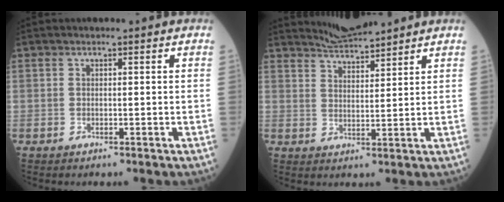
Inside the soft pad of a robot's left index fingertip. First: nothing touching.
{"total": 4.8, "force": [4.7, 0.0, 0.6], "torque": [-0.020, 0.009, 0.091]}